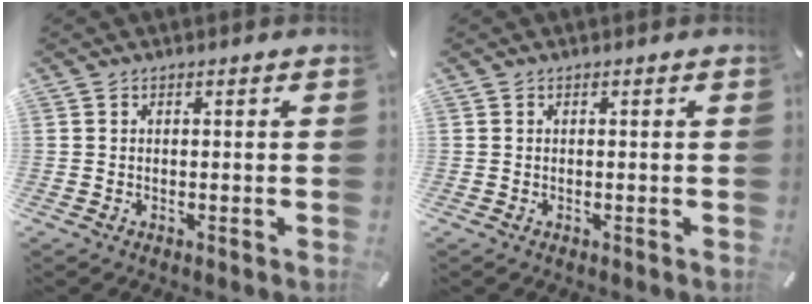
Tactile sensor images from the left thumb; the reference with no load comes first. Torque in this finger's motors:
{"motor_torque": [0.01, 0.01, -0.02, -0.02, 0.00]}